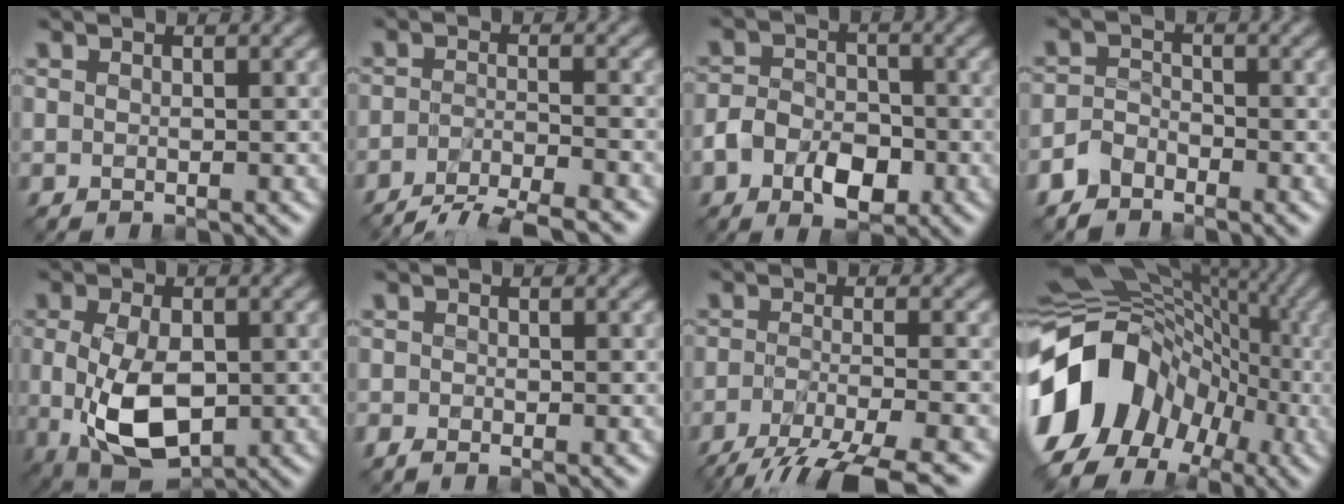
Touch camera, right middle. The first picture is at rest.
{"total": 5.4, "force": [-4.6, 1.0, 2.6], "torque": [-0.043, -0.006, -0.080]}
{"total": 5.1, "force": [-2.2, 3.4, 3.1], "torque": [-0.056, -0.002, -0.044]}
{"total": 2.3, "force": [-1.9, 1.3, 0.6], "torque": [-0.010, 0.006, -0.043]}
{"total": 7.6, "force": [-1.1, 4.3, 6.2], "torque": [-0.133, -0.015, -0.011]}
{"total": 1.0, "force": [-0.8, 0.4, 0.4], "torque": [-0.006, -0.003, -0.018]}
{"total": 7.7, "force": [-5.6, 1.7, 5.0], "torque": [-0.081, -0.010, -0.098]}
{"total": 15.6, "force": [-4.4, 12.3, 8.6], "torque": [-0.177, 0.003, -0.099]}